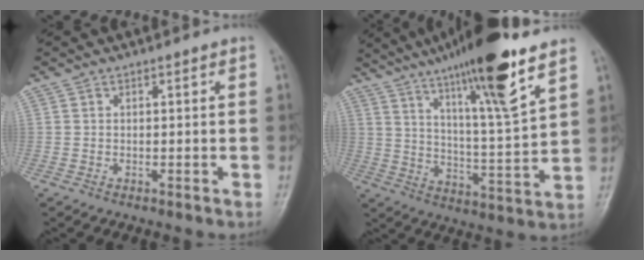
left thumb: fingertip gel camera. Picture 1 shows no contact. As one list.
[{"total": 18.7, "force": [12.0, 1.8, 14.2], "torque": [-0.220, -0.058, 0.195]}]